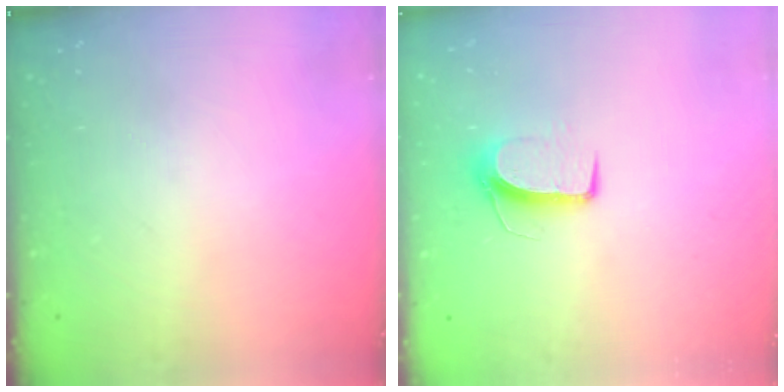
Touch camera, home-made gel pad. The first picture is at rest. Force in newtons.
{"total": 7.8, "press": 7.7, "slide": 0.5}